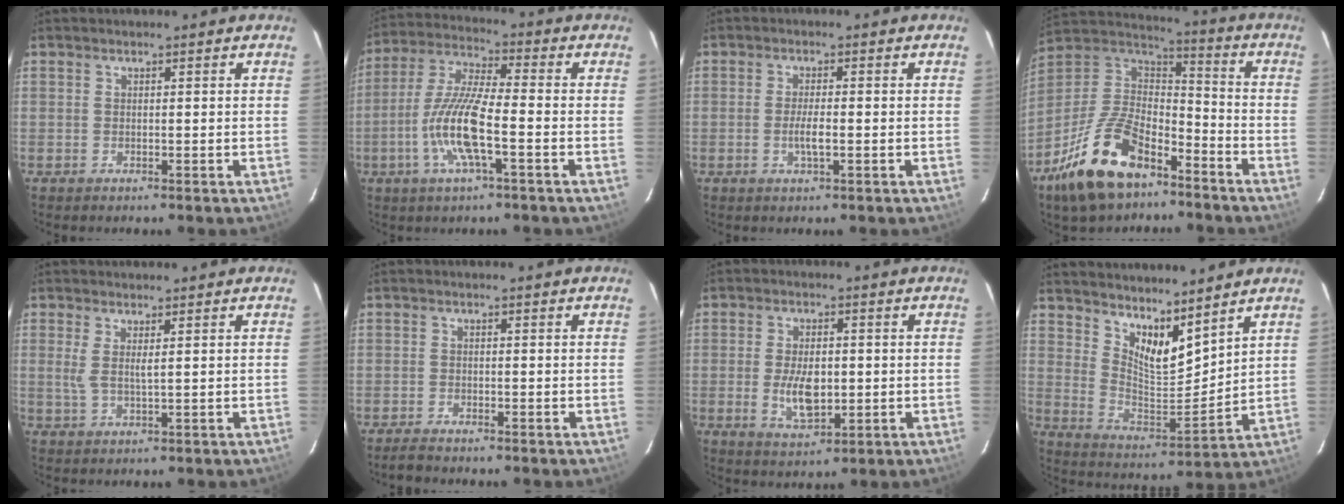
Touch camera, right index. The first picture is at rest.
{"total": 11.9, "force": [-3.8, 2.1, 11.1], "torque": [-0.235, -0.001, -0.078]}
{"total": 2.9, "force": [-0.8, 0.4, 2.8], "torque": [-0.054, -0.004, -0.014]}
{"total": 20.2, "force": [-12.3, 10.0, 12.5], "torque": [-0.268, 0.001, -0.222]}
{"total": 2.8, "force": [0.8, 0.3, 2.6], "torque": [-0.051, -0.004, 0.015]}
{"total": 2.0, "force": [-1.9, 0.3, 0.5], "torque": [-0.019, -0.003, -0.035]}
{"total": 7.8, "force": [-1.0, 4.2, 6.5], "torque": [-0.123, -0.007, -0.011]}
{"total": 10.8, "force": [8.4, 3.3, 6.0], "torque": [-0.099, -0.014, 0.153]}